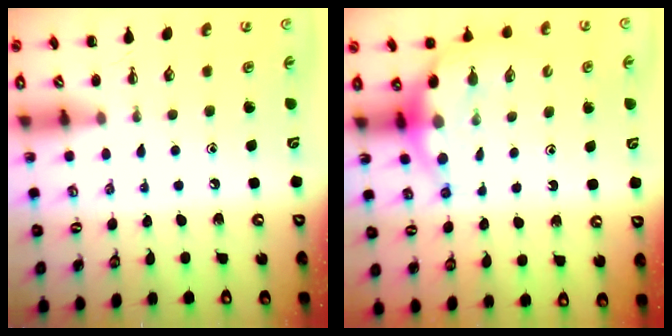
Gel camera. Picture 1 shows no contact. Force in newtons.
{"total": 7.4, "press": 7.3, "slide": 1.4}